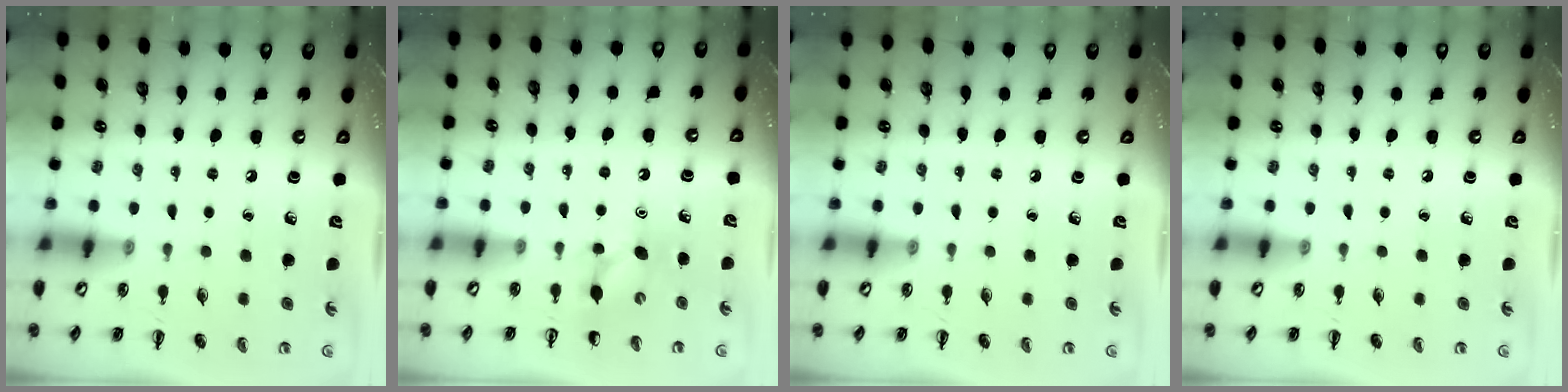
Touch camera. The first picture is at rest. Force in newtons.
{"total": 4.6, "press": 4.3, "slide": 1.5}
{"total": 0.0}
{"total": 0.0}